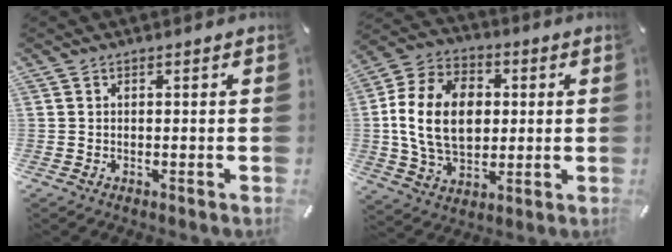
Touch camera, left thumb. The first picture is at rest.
{"total": 17.0, "force": [0.7, 12.4, 11.6], "torque": [-0.255, 0.012, 0.010]}